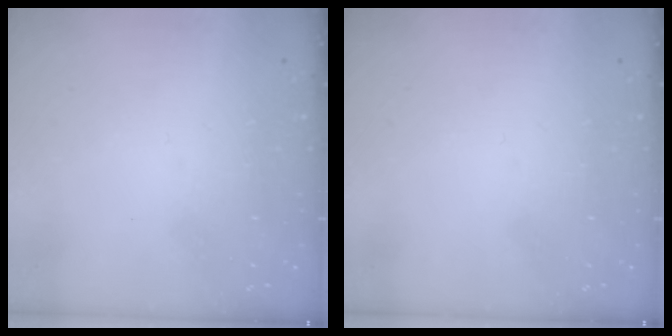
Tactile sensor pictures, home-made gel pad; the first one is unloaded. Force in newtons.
{"total": 0.0}